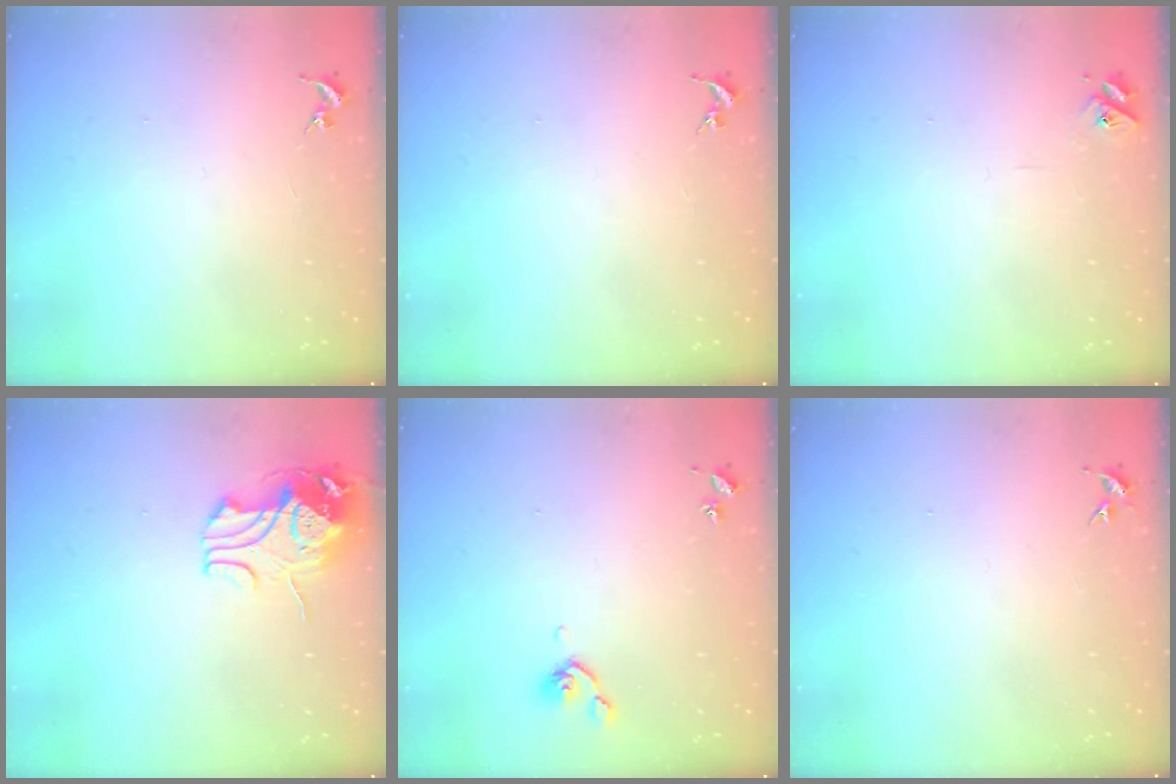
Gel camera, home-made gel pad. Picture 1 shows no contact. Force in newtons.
{"total": 0.0}
{"total": 3.2, "press": 3.2, "slide": 0.4}
{"total": 11.6, "press": 11.5, "slide": 1.5}
{"total": 5.7, "press": 5.5, "slide": 1.5}
{"total": 4.2, "press": 4.2, "slide": 0.5}